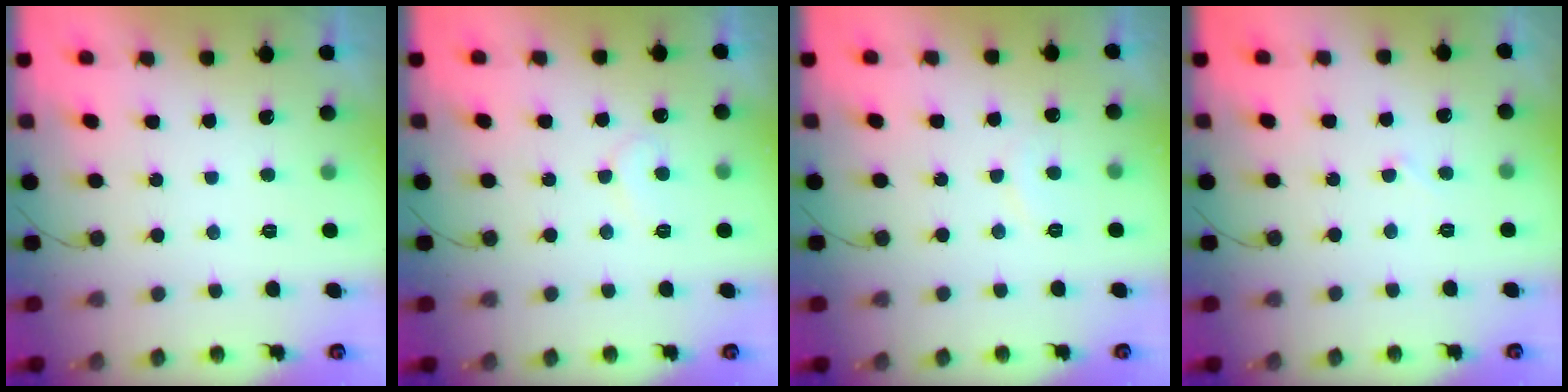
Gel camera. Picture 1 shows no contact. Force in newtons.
{"total": 6.3, "press": 6.3, "slide": 0.4}
{"total": 5.5, "press": 5.5, "slide": 0.5}
{"total": 2.8, "press": 2.8, "slide": 0.2}